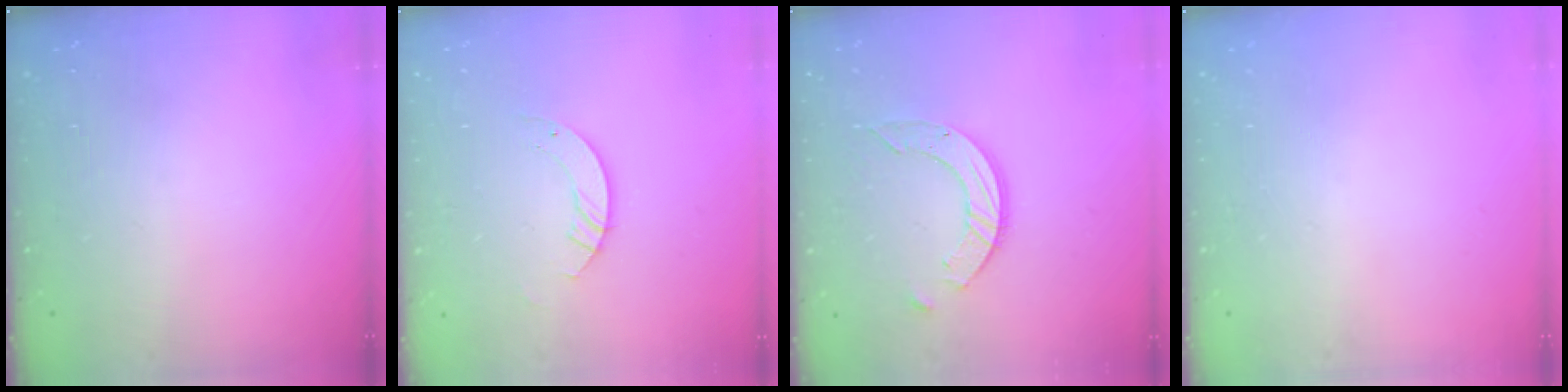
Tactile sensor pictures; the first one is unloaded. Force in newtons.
{"total": 3.5, "press": 3.5, "slide": 0.3}
{"total": 7.9, "press": 7.8, "slide": 0.7}
{"total": 0.0}